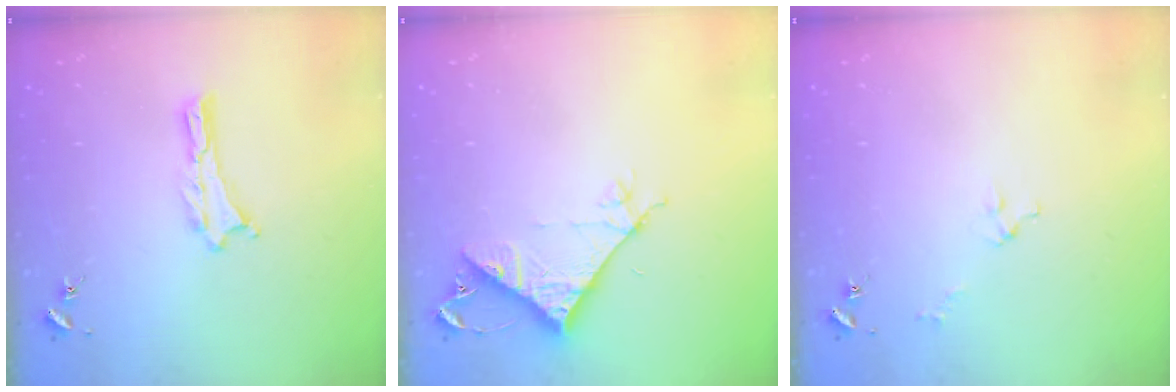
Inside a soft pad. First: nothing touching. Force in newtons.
{"total": 8.1, "press": 8.1, "slide": 0.5}
{"total": 2.0, "press": 2.0, "slide": 0.1}